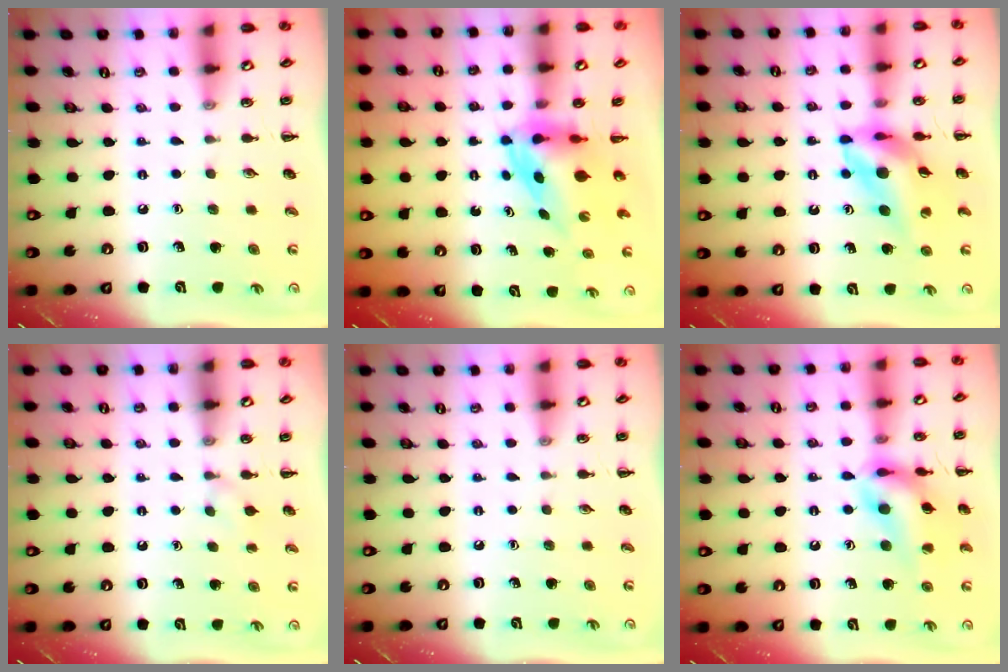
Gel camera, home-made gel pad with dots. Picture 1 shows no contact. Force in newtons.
{"total": 3.8, "press": 3.7, "slide": 1.0}
{"total": 11.6, "press": 11.0, "slide": 3.8}
{"total": 1.9, "press": 1.7, "slide": 0.9}
{"total": 0.0}
{"total": 16.4, "press": 16.3, "slide": 2.3}